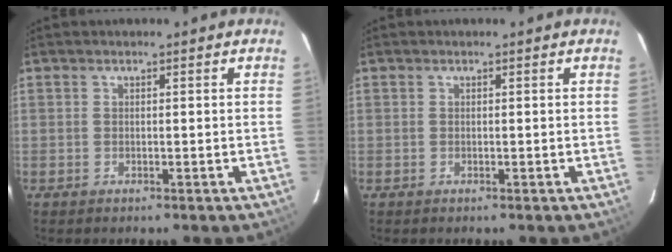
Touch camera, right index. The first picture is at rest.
{"total": 0.0}